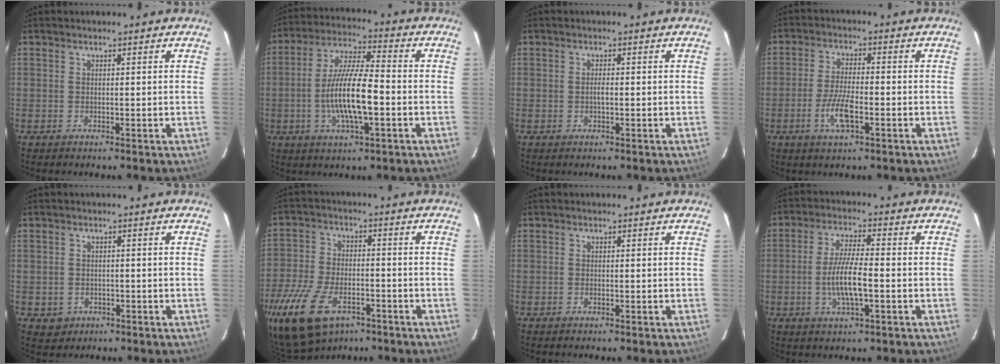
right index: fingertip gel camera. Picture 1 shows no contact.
{"total": 12.5, "force": [-2.9, 2.6, 11.9], "torque": [-0.233, -0.002, -0.054]}
{"total": 1.1, "force": [-0.1, 0.2, 1.0], "torque": [-0.018, 0.001, -0.002]}
{"total": 6.7, "force": [-2.7, 1.9, 5.8], "torque": [-0.124, -0.004, -0.052]}
{"total": 3.2, "force": [-1.1, 2.9, 0.9], "torque": [-0.022, 0.002, -0.006]}
{"total": 19.0, "force": [-11.5, 10.1, 11.2], "torque": [-0.269, -0.035, -0.203]}
{"total": 0.0}
{"total": 7.7, "force": [-1.8, 1.5, 7.4], "torque": [-0.145, -0.002, -0.035]}